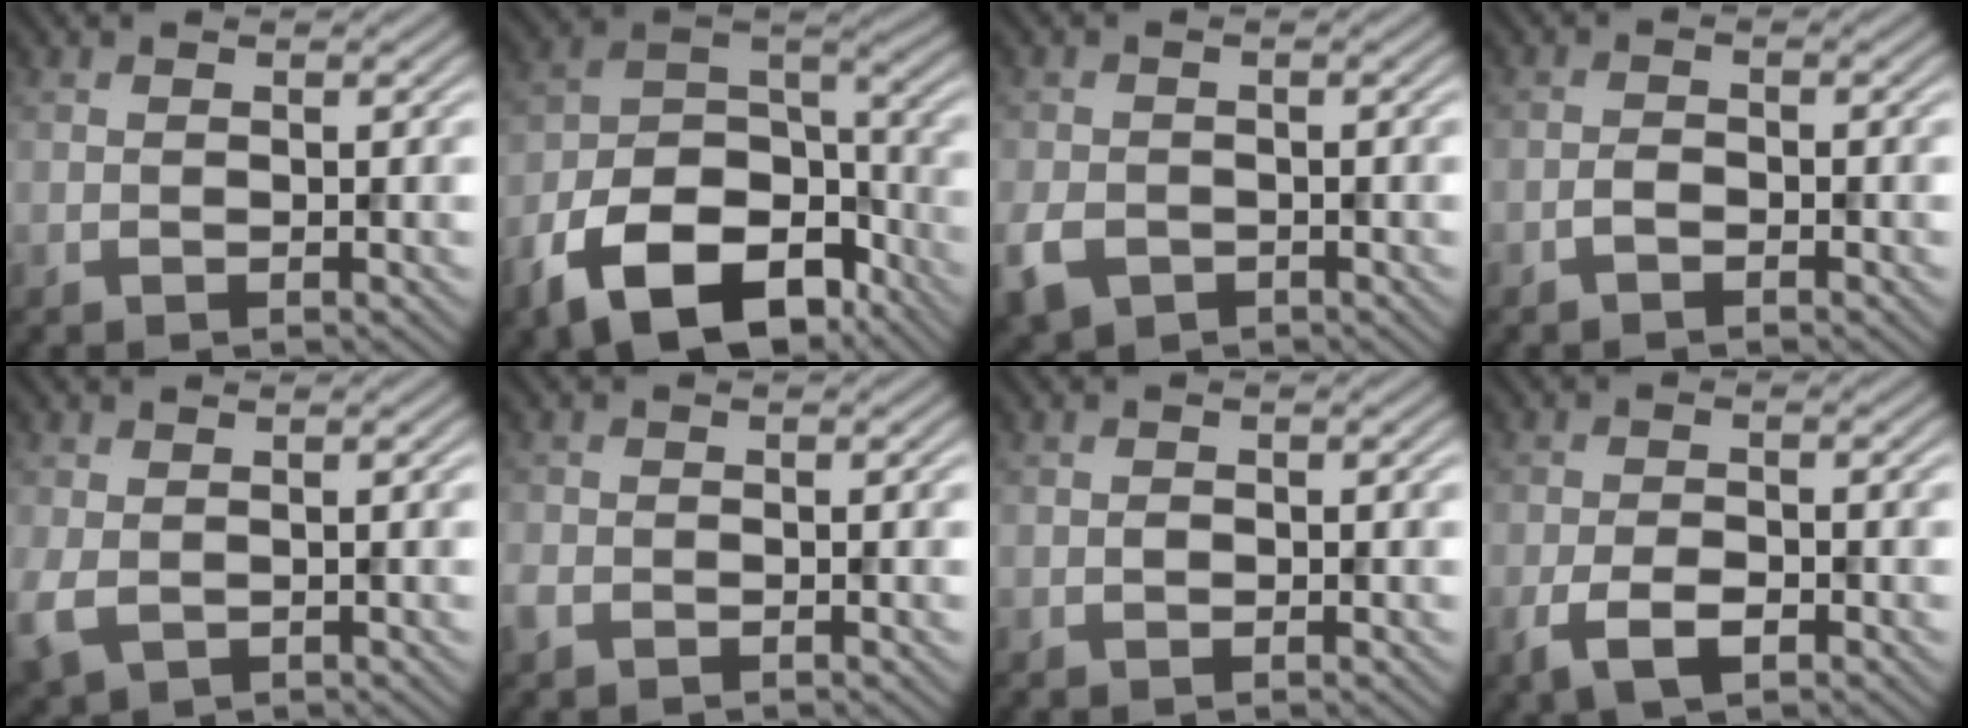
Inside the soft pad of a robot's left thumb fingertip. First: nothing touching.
{"total": 14.4, "force": [-8.4, 8.1, 8.5], "torque": [-0.184, -0.030, -0.158]}
{"total": 4.3, "force": [-2.1, 3.1, 2.2], "torque": [-0.062, -0.013, -0.045]}
{"total": 1.3, "force": [-0.9, 0.6, 0.8], "torque": [-0.015, 0.003, -0.022]}
{"total": 3.4, "force": [-0.6, 2.4, 2.3], "torque": [-0.073, -0.008, -0.015]}
{"total": 1.7, "force": [-1.0, 1.2, 0.7], "torque": [-0.023, -0.005, -0.027]}
{"total": 0.6, "force": [-0.1, 0.5, 0.3], "torque": [-0.006, -0.001, -0.005]}
{"total": 4.4, "force": [-2.2, 2.1, 3.1], "torque": [-0.065, -0.005, -0.047]}